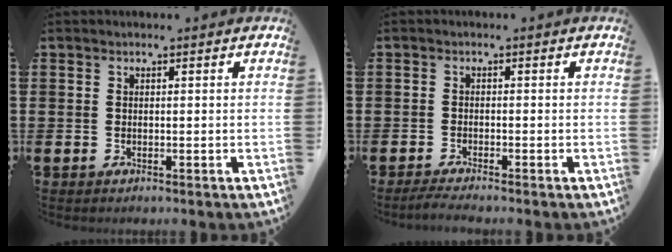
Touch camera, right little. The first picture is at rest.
{"total": 1.5, "force": [-1.3, -0.1, 0.8], "torque": [-0.013, 0.001, -0.024]}